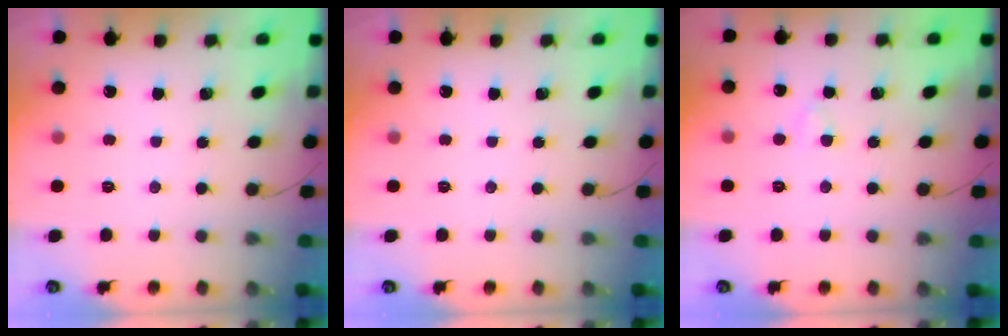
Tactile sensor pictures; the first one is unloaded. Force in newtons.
{"total": 0.0}
{"total": 2.3, "press": 2.1, "slide": 0.9}